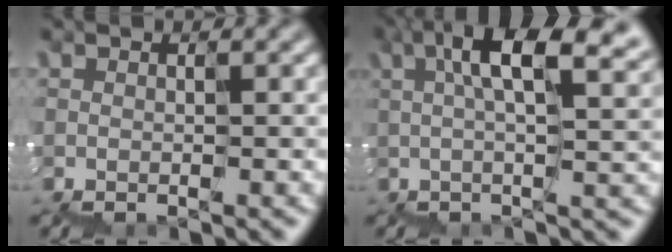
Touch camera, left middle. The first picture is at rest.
{"total": 8.7, "force": [3.0, 3.0, 7.6], "torque": [-0.122, 0.017, 0.053]}